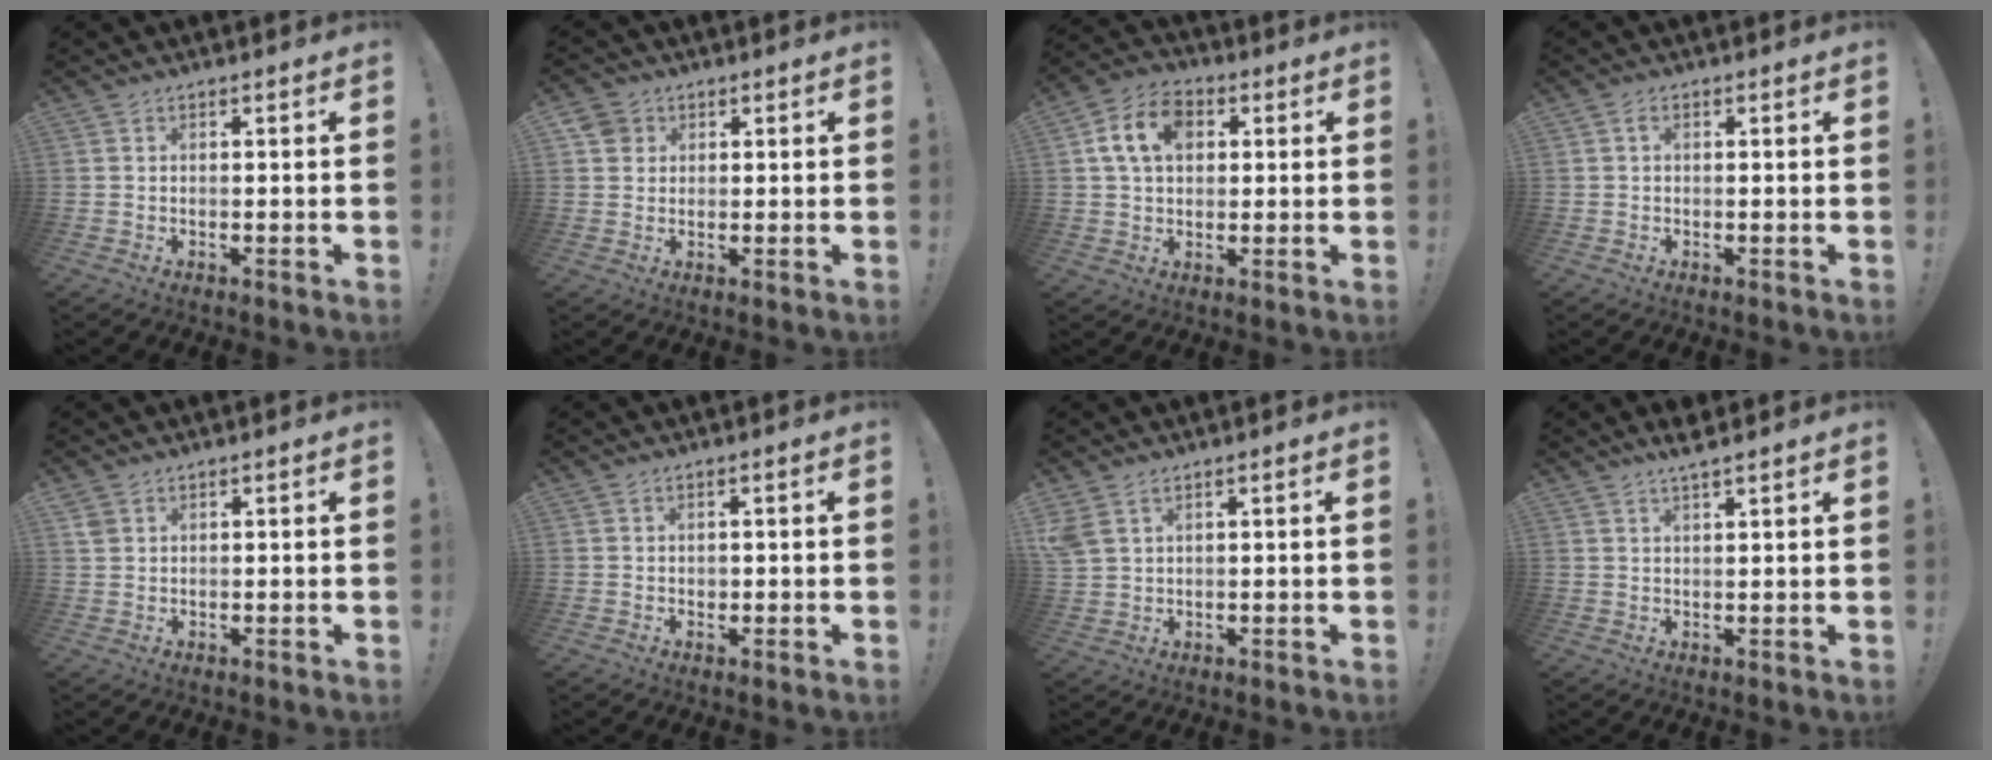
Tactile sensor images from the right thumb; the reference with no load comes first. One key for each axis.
{"total": 4.6, "fx": 2.0, "fy": 4.0, "fz": 1.1, "tx": -0.015, "ty": -0.003, "tz": 0.040}
{"total": 12.0, "fx": 3.4, "fy": 8.6, "fz": 7.7, "tx": -0.128, "ty": 0.015, "tz": 0.068}
{"total": 1.3, "fx": 0.1, "fy": 0.9, "fz": 0.9, "tx": -0.017, "ty": 0.003, "tz": 0.001}
{"total": 2.4, "fx": 1.3, "fy": 1.8, "fz": 1.0, "tx": -0.019, "ty": 0.003, "tz": 0.027}
{"total": 0.9, "fx": 0.1, "fy": 0.9, "fz": 0.1, "tx": 0.000, "ty": 0.001, "tz": 0.001}
{"total": 4.7, "fx": 2.7, "fy": 2.8, "fz": 2.8, "tx": -0.055, "ty": -0.003, "tz": 0.056}
{"total": 3.7, "fx": 3.0, "fy": 0.0, "fz": 2.1, "tx": -0.035, "ty": -0.016, "tz": 0.050}